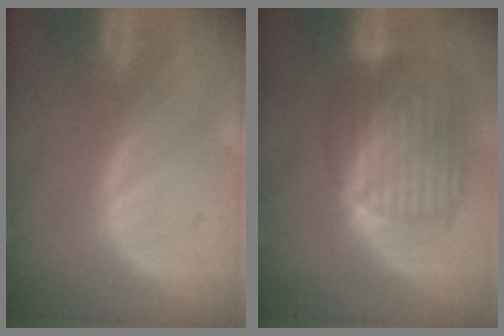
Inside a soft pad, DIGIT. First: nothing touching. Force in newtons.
{"total": 10.5, "press": 8.9, "slide": 5.5}